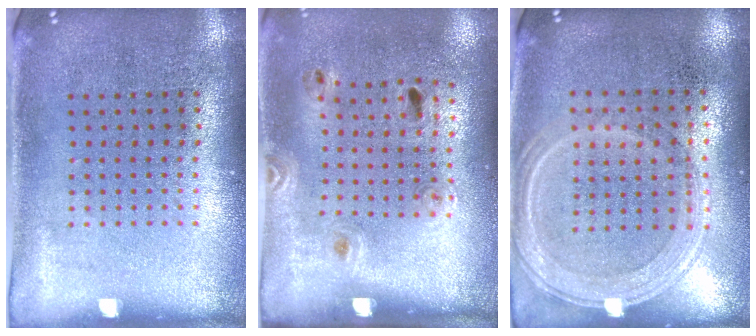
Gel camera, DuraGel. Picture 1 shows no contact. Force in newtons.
{"total": 1.5, "press": 0.8, "slide": 1.3}
{"total": 1.3, "press": 1.2, "slide": 0.4}